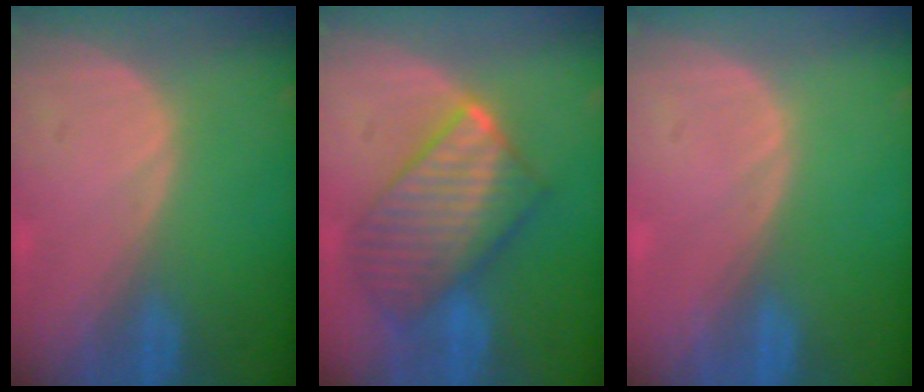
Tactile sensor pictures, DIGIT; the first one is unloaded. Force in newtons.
{"total": 10.2, "press": 10.2, "slide": 0.7}
{"total": 0.0}